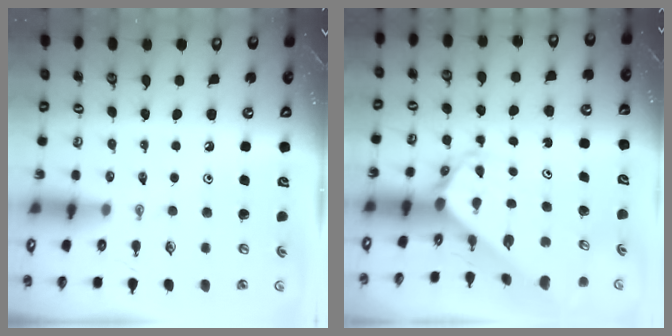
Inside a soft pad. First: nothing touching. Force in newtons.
{"total": 2.8, "press": 2.8, "slide": 0.3}